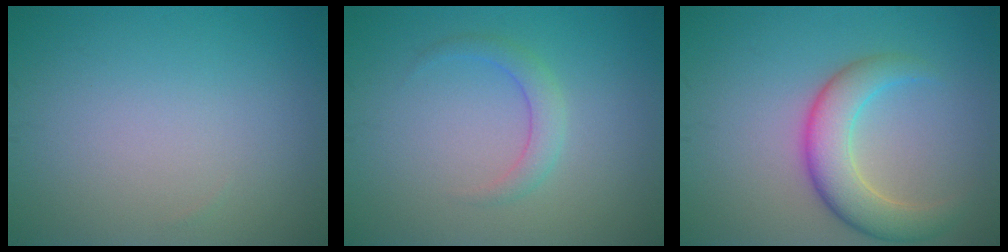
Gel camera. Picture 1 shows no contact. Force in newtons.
{"total": 1.9, "press": 1.9, "slide": 0.1}
{"total": 5.1, "press": 5.1, "slide": 0.2}